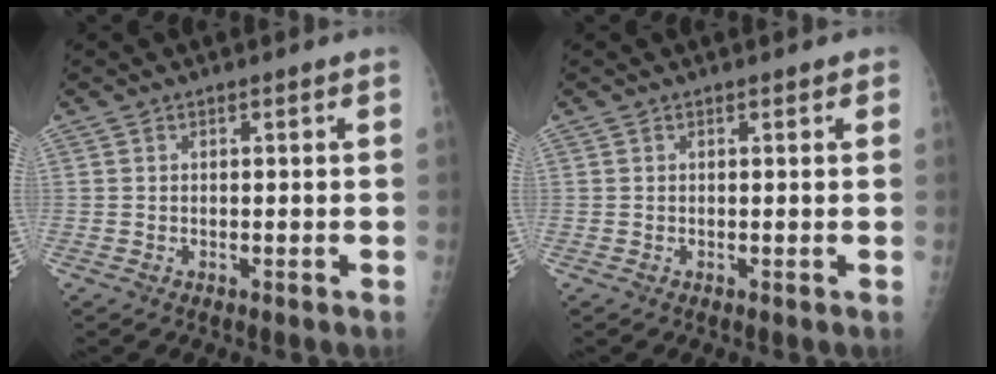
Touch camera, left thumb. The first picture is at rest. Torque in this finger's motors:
{"motor_torque": [-0.09, 0.13, -0.14, -0.06, 0.06]}